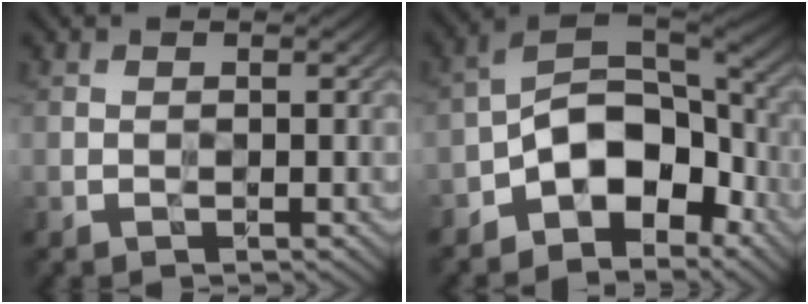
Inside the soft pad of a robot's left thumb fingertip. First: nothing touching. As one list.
[{"total": 11.0, "force": [-5.1, 6.2, 7.5], "torque": [-0.121, -0.002, -0.105]}]